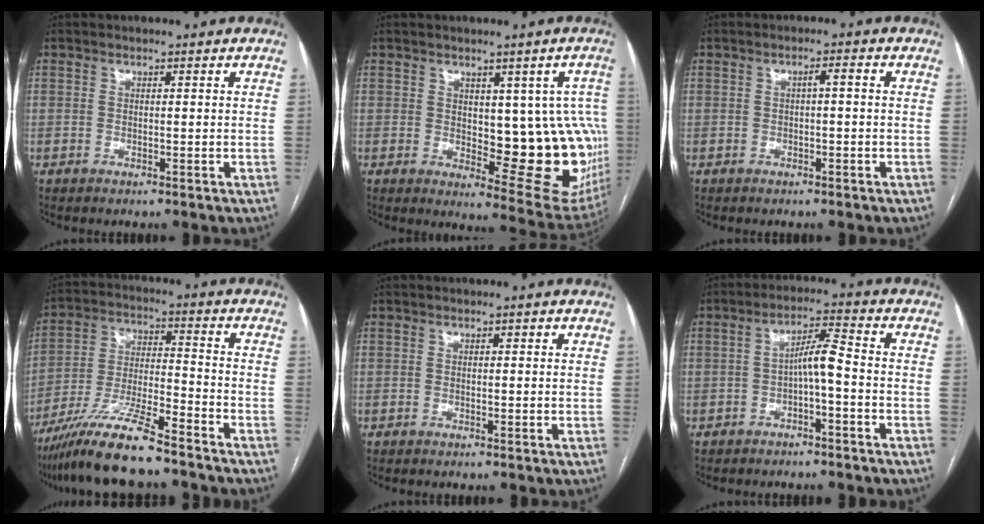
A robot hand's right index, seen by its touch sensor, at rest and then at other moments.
{"total": 14.2, "force": [0.5, 6.2, 12.7], "torque": [-0.114, 0.001, 0.020]}
{"total": 1.6, "force": [0.1, 0.2, 1.6], "torque": [-0.024, 0.006, 0.002]}
{"total": 12.9, "force": [-10.4, 0.8, 7.6], "torque": [-0.144, -0.016, -0.189]}
{"total": 0.7, "force": [0.3, 0.3, 0.5], "torque": [-0.007, 0.002, 0.003]}
{"total": 4.9, "force": [-1.2, 0.6, 4.7], "torque": [-0.081, 0.020, -0.019]}